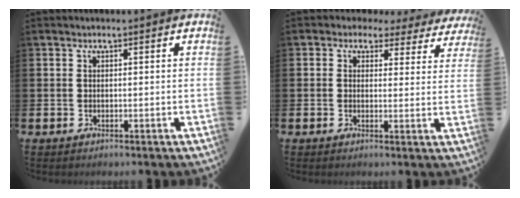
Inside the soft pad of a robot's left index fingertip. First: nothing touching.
{"total": 2.3, "force": [1.4, 1.9, 0.4], "torque": [-0.013, -0.011, 0.016]}